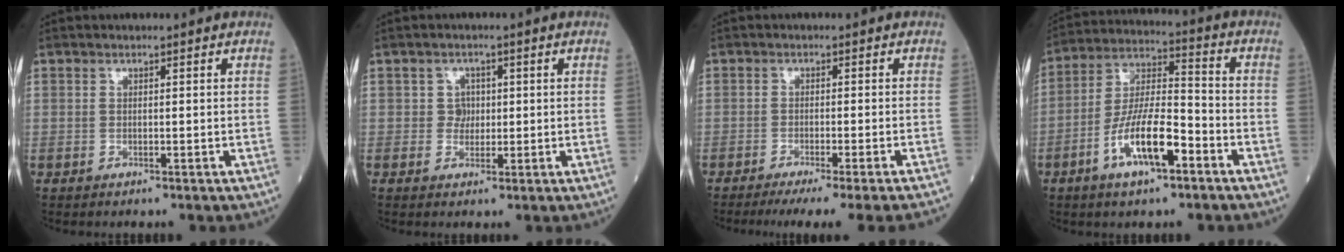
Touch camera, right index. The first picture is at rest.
{"total": 2.3, "force": [0.3, 2.2, 0.6], "torque": [-0.001, 0.003, 0.000]}
{"total": 12.0, "force": [-10.5, -1.8, 5.6], "torque": [-0.048, -0.037, -0.141]}
{"total": 12.0, "force": [-5.4, 3.1, 10.2], "torque": [-0.201, 0.002, -0.100]}